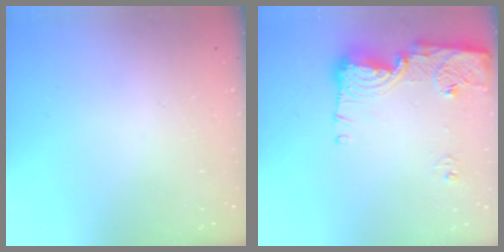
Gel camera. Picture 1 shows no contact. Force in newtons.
{"total": 14.7, "press": 14.6, "slide": 1.6}